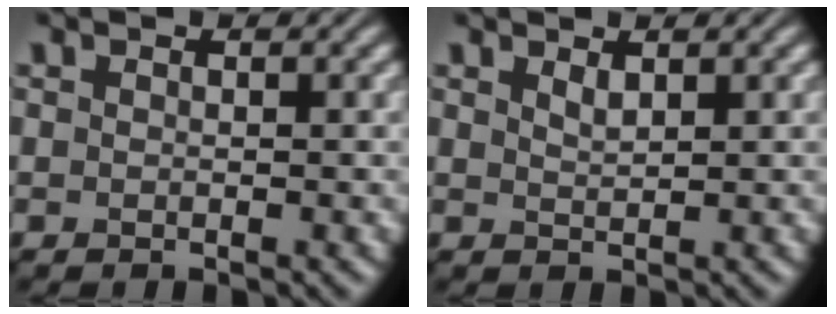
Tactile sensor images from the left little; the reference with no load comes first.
{"total": 1.0, "force": [0.8, 0.2, 0.5], "torque": [-0.011, -0.001, 0.015]}